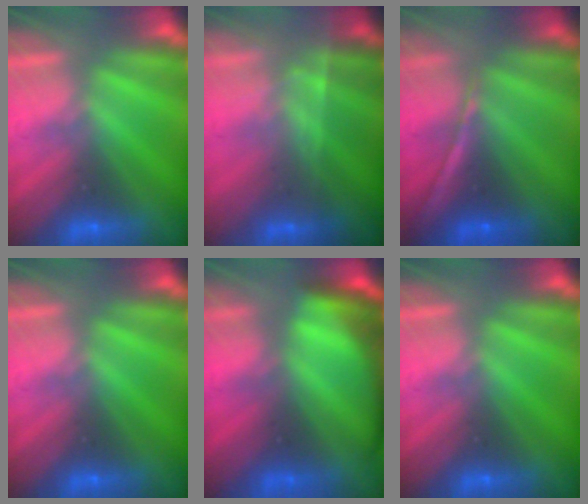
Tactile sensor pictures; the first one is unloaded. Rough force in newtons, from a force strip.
{"total": 1.8}
{"total": 1.3}
{"total": 0.0}
{"total": 7.6}
{"total": 0.0}